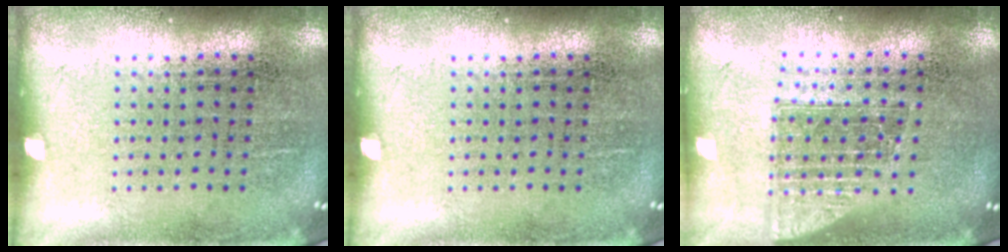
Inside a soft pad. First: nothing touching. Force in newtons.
{"total": 0.0}
{"total": 1.5, "press": 1.2, "slide": 0.9}